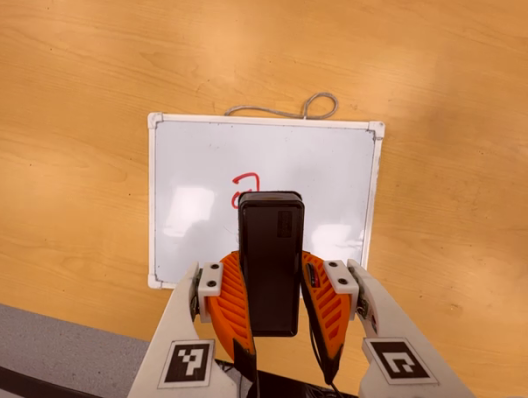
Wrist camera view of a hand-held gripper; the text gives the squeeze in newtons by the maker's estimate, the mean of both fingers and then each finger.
{"total": 8.3, "left": 6.5, "right": 10.2}